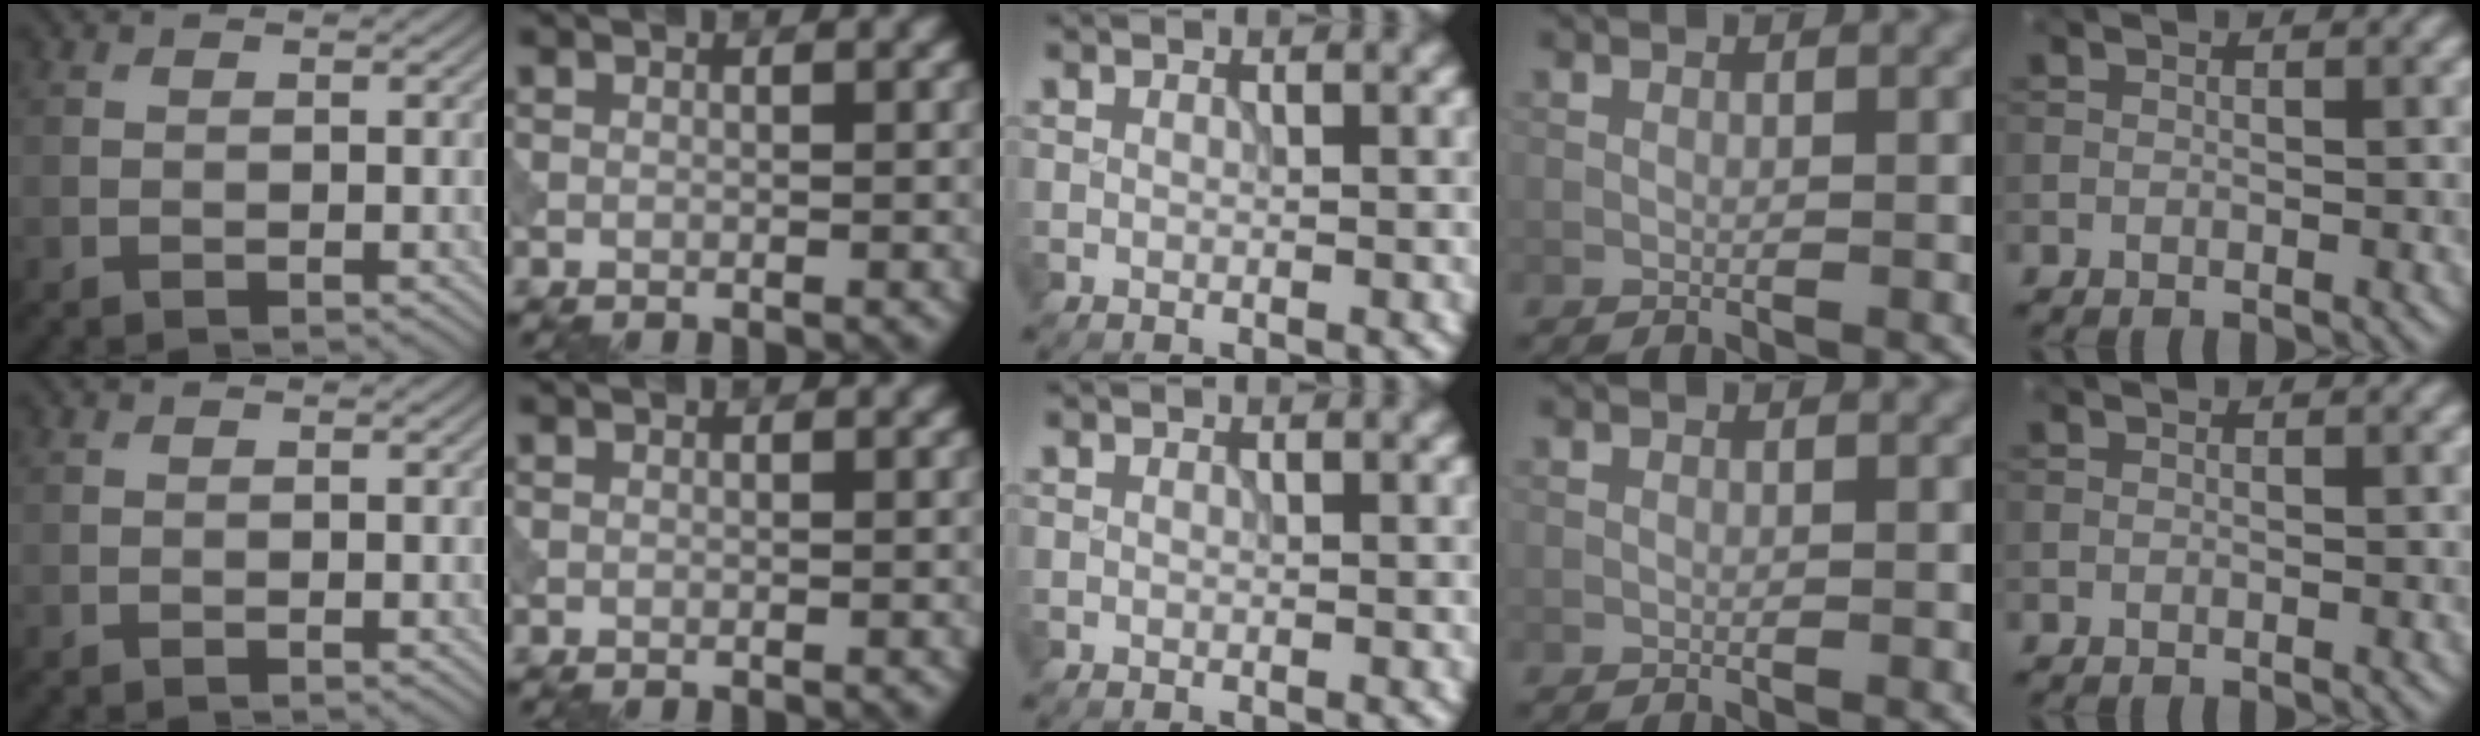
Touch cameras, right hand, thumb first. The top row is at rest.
{}